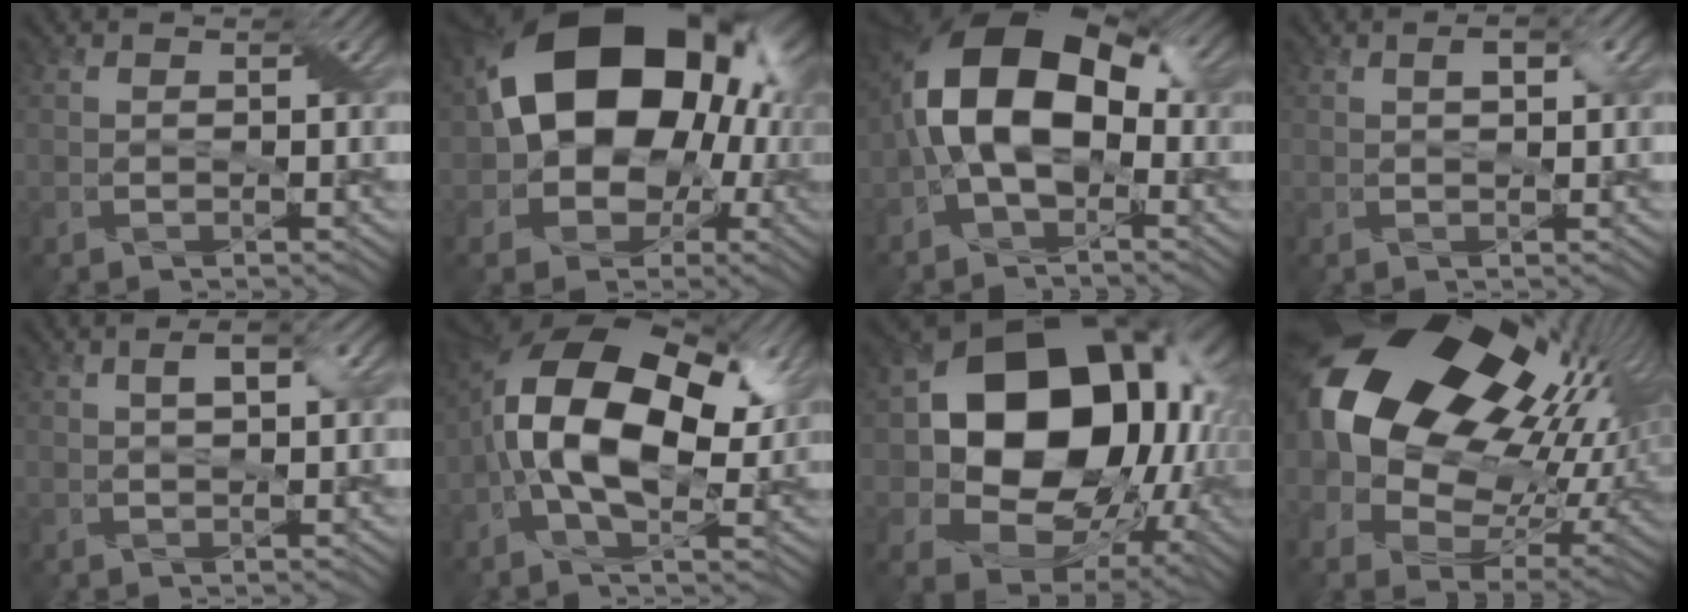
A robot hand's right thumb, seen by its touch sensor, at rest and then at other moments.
{"total": 19.6, "force": [1.7, 14.8, 12.6], "torque": [-0.176, -0.005, 0.016]}
{"total": 13.2, "force": [-0.2, 7.7, 10.7], "torque": [-0.202, 0.030, -0.024]}
{"total": 1.5, "force": [0.8, 0.3, 1.3], "torque": [-0.022, 0.001, 0.014]}
{"total": 2.1, "force": [1.0, 0.3, 1.8], "torque": [-0.033, 0.006, 0.016]}
{"total": 15.9, "force": [1.8, 8.3, 13.5], "torque": [-0.256, 0.018, 0.015]}
{"total": 18.4, "force": [1.1, 14.1, 11.8], "torque": [-0.207, -0.036, 0.040]}
{"total": 22.0, "force": [6.4, 13.8, 16.0], "torque": [-0.320, -0.001, 0.128]}